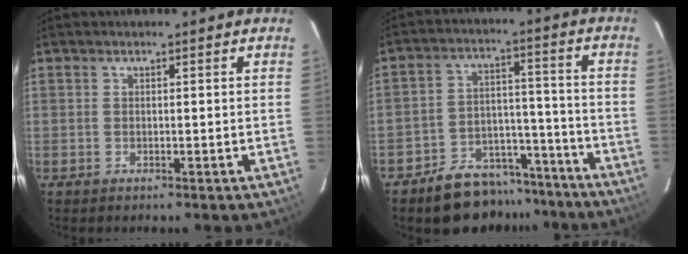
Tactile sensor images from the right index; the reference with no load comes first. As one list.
[{"total": 13.1, "force": [-10.8, 6.8, 2.8], "torque": [-0.055, 0.052, -0.142]}]